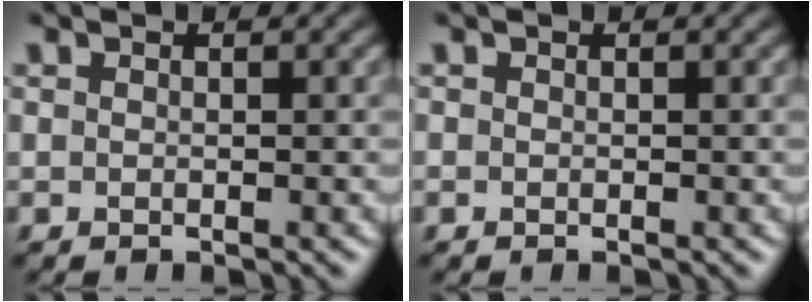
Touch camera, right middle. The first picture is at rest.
{"total": 0.0}